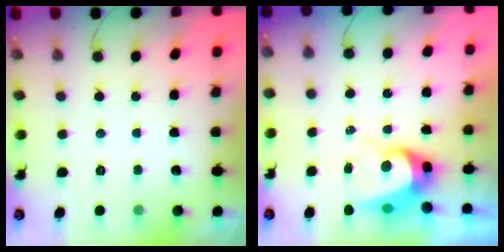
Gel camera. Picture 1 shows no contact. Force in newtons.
{"total": 7.7, "press": 7.7, "slide": 0.6}